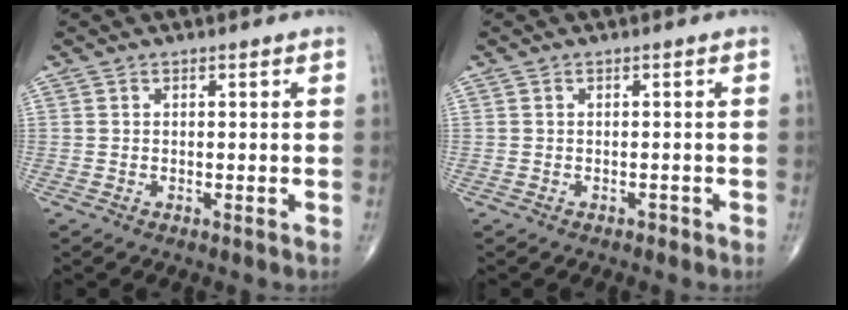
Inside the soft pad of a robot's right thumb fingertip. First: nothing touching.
{"total": 0.7, "force": [-0.5, 0.5, 0.1], "torque": [0.001, 0.001, -0.011]}